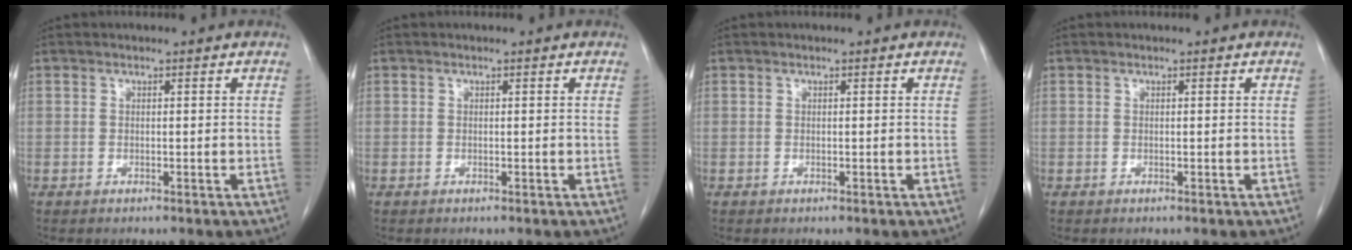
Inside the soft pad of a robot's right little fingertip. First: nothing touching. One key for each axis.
{"total": 0.0}
{"total": 0.0}
{"total": 0.0}